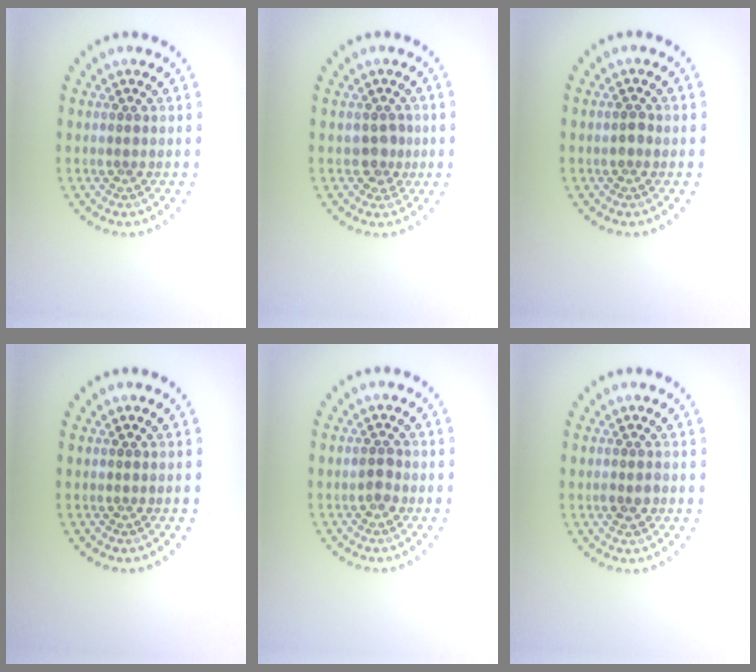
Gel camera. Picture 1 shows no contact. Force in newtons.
{"total": 1.5, "press": 1.3, "slide": 0.7}
{"total": 1.0, "press": 1.0, "slide": 0.1}
{"total": 0.0}
{"total": 1.2, "press": 1.1, "slide": 0.3}
{"total": 1.2, "press": 1.2, "slide": 0.4}